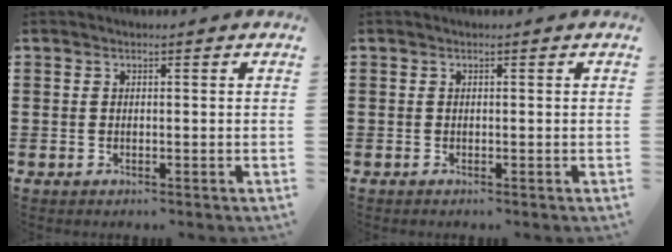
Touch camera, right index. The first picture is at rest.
{"total": 0.0}